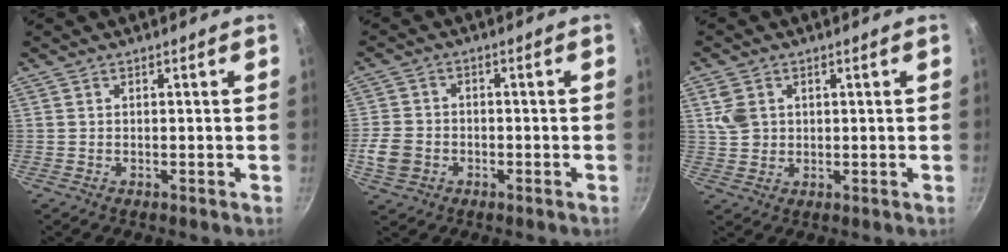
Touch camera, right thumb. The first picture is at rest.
{"total": 6.2, "force": [-2.0, 5.0, 3.1], "torque": [-0.058, 0.013, -0.039]}
{"total": 5.1, "force": [1.6, 4.1, 2.7], "torque": [-0.039, -0.002, 0.034]}